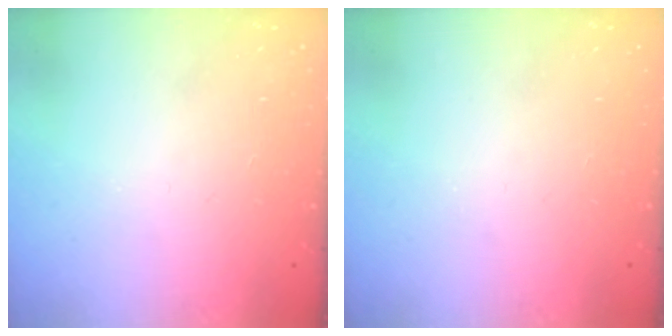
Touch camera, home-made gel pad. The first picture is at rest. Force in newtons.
{"total": 0.0}